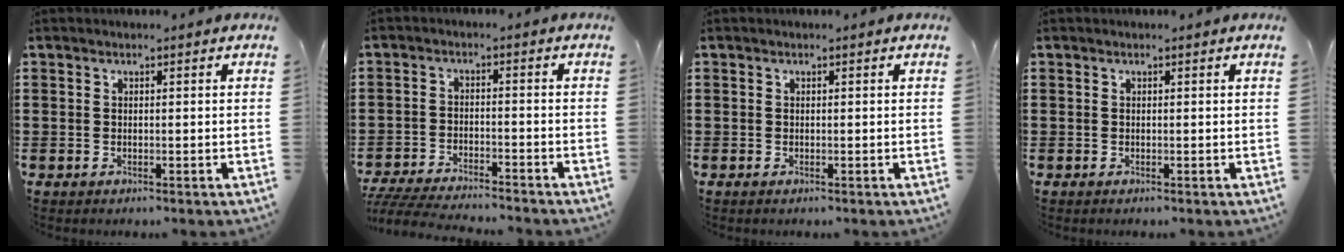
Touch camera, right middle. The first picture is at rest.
{"total": 5.1, "force": [-5.0, 0.2, 1.0], "torque": [-0.027, -0.002, -0.103]}
{"total": 0.0}
{"total": 0.0}